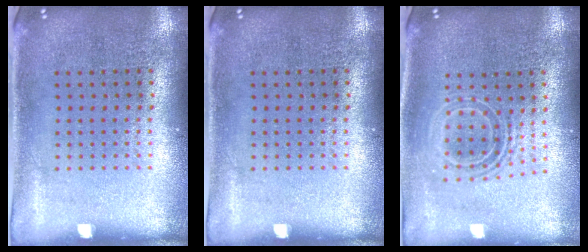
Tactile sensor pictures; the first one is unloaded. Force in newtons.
{"total": 0.0}
{"total": 1.6, "press": 1.3, "slide": 1.0}